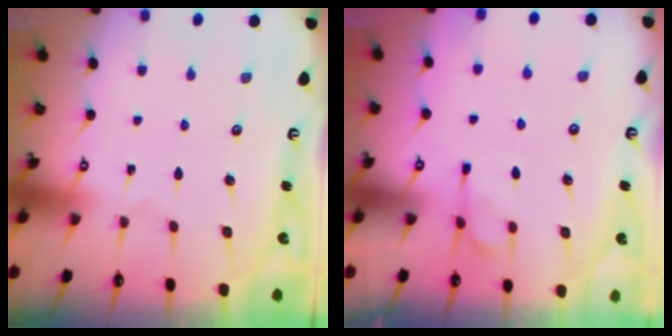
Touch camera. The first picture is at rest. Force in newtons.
{"total": 1.6, "press": 1.0, "slide": 1.3}